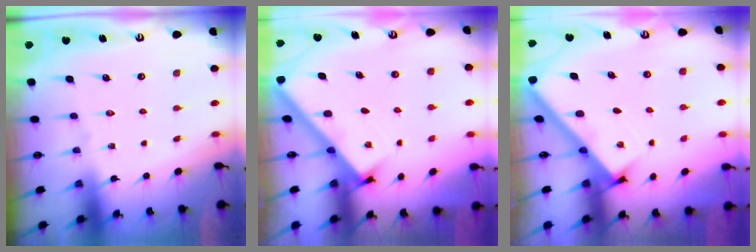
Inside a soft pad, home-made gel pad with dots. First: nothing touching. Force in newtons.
{"total": 2.6, "press": 2.6, "slide": 0.3}
{"total": 2.7, "press": 2.7, "slide": 0.3}